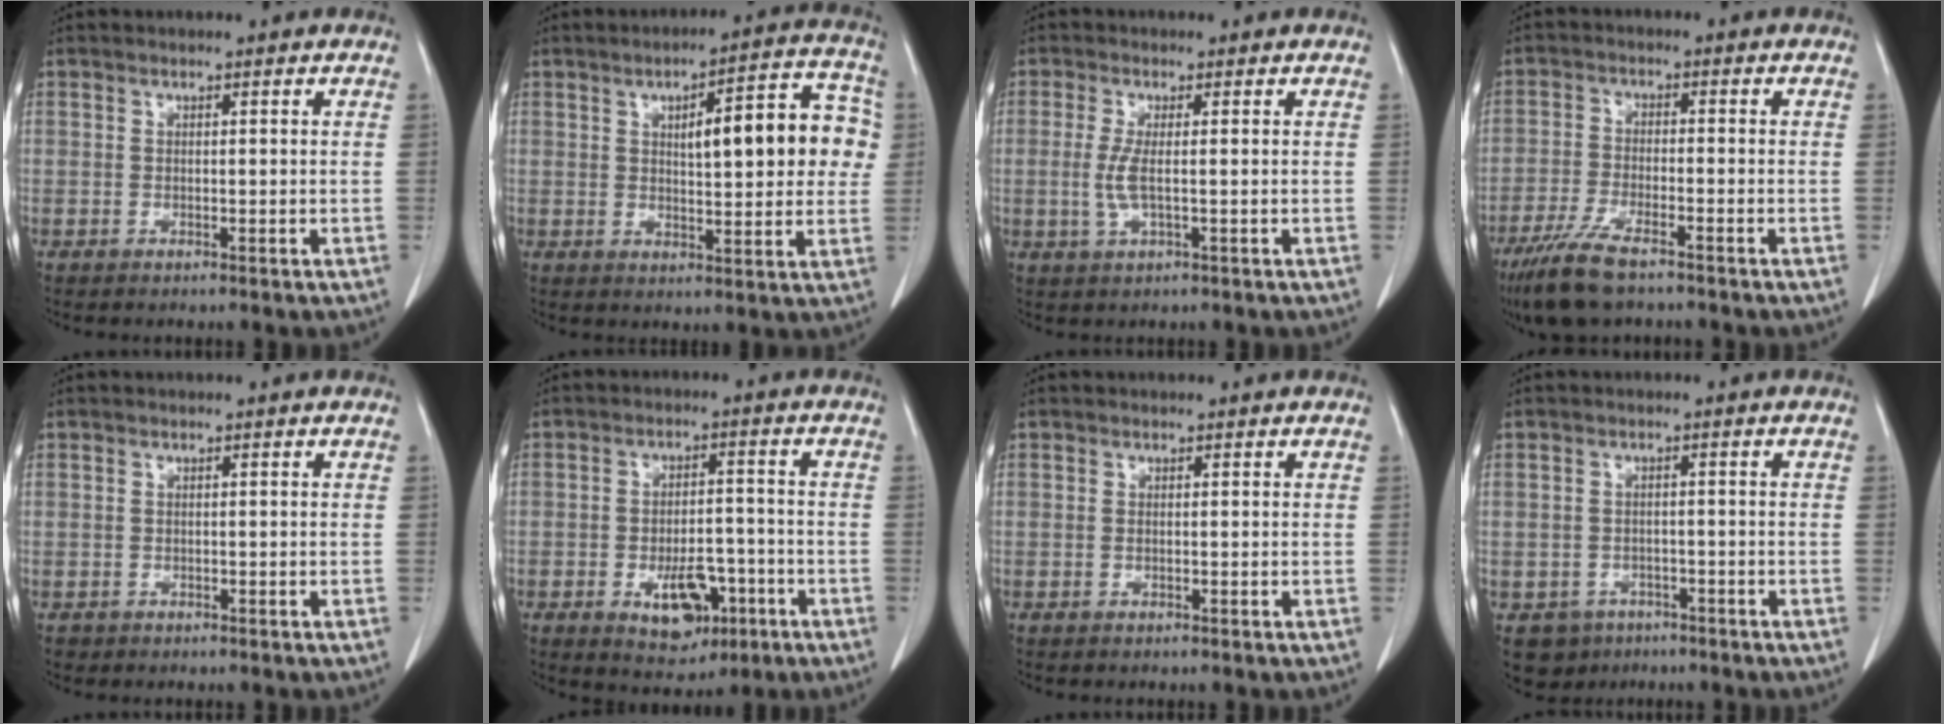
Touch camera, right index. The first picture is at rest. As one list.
[{"total": 12.9, "force": [2.3, 3.7, 12.1], "torque": [-0.151, 0.034, 0.030]}, {"total": 3.5, "force": [-0.3, 0.5, 3.4], "torque": [-0.081, -0.007, -0.004]}, {"total": 8.6, "force": [-6.3, 1.7, 5.6], "torque": [-0.110, -0.021, -0.111]}, {"total": 0.8, "force": [-0.4, 0.7, -0.1], "torque": [-0.007, 0.004, -0.008]}, {"total": 8.5, "force": [-3.7, 4.6, 6.2], "torque": [-0.092, 0.006, -0.047]}, {"total": 0.0}, {"total": 4.5, "force": [-2.7, 3.6, 0.5], "torque": [-0.004, 0.008, -0.035]}]